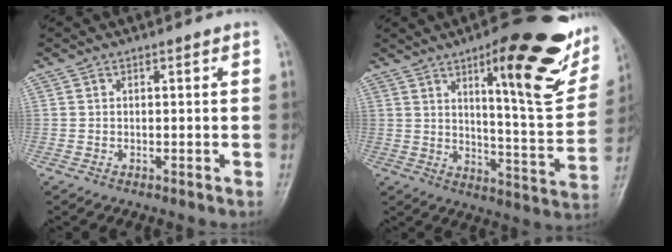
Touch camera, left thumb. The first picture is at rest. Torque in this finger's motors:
{"motor_torque": [0.66, 0.57, 1.37, -1.41, 0.30]}